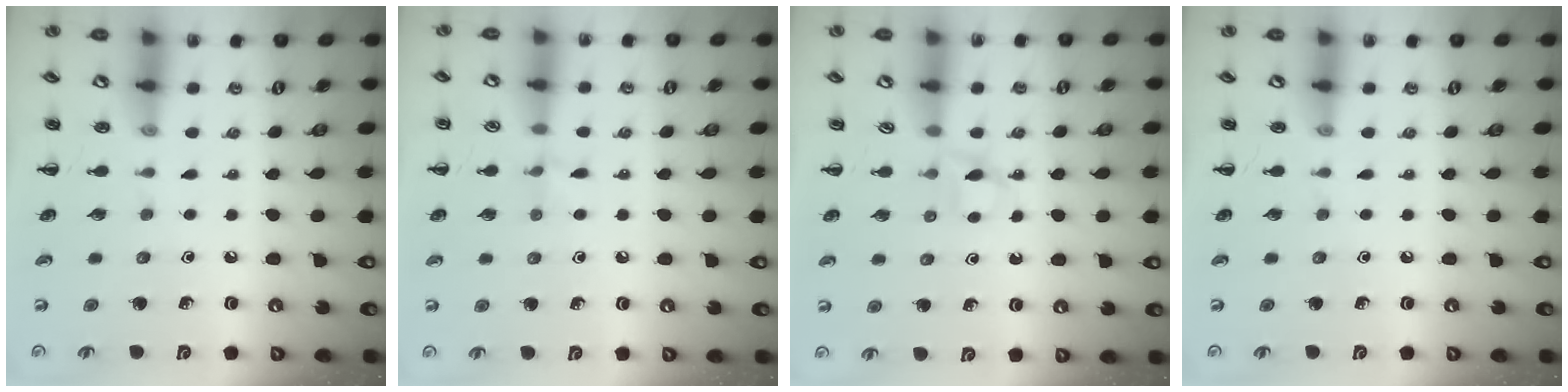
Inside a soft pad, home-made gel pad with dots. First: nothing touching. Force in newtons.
{"total": 5.0, "press": 4.7, "slide": 1.6}
{"total": 3.1, "press": 2.8, "slide": 1.2}
{"total": 0.0}